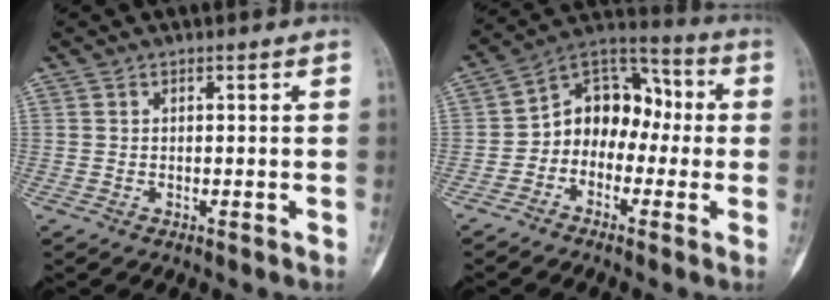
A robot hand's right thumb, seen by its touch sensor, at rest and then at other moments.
{"total": 11.7, "force": [-1.5, 9.1, 7.2], "torque": [-0.068, 0.055, -0.045]}